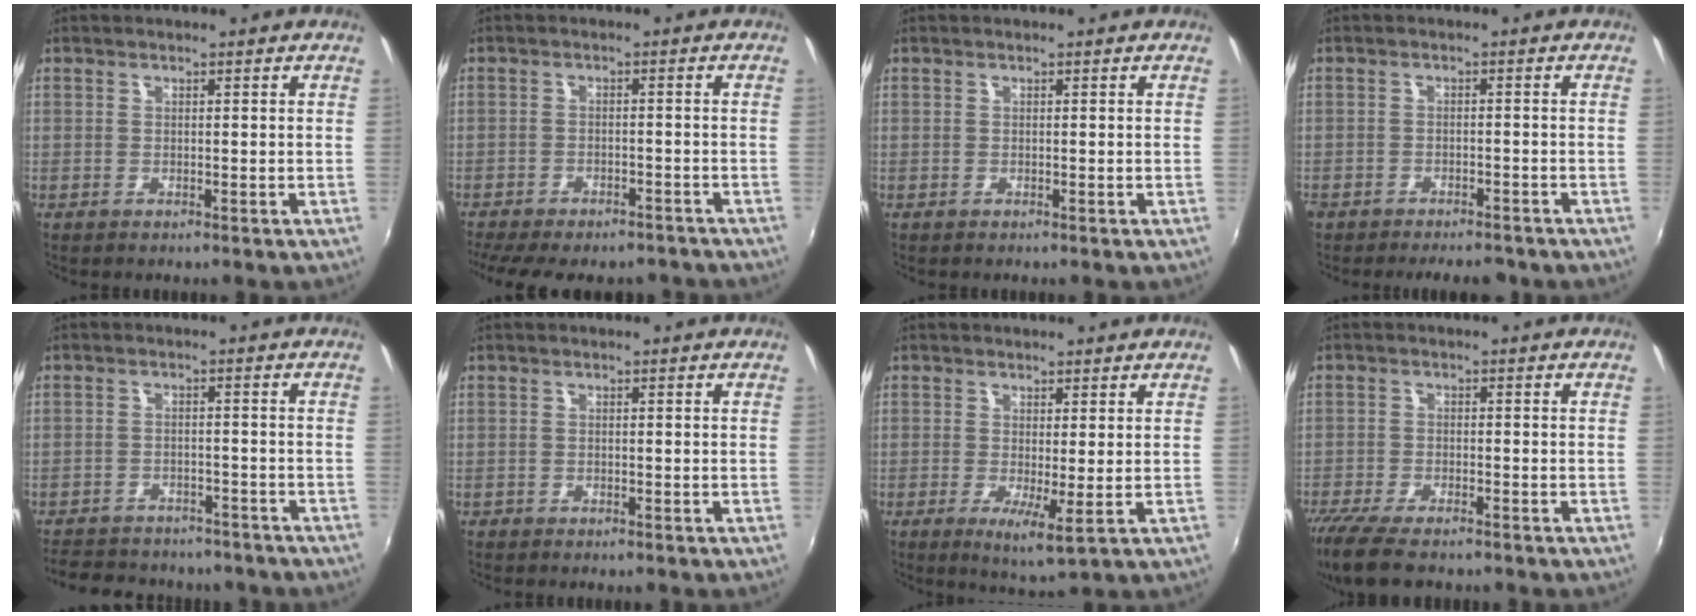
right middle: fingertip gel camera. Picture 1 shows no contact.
{"total": 14.7, "force": [-12.4, 4.7, 6.3], "torque": [-0.137, -0.022, -0.163]}
{"total": 0.0}
{"total": 7.6, "force": [-6.3, 2.9, 2.9], "torque": [-0.077, -0.012, -0.092]}
{"total": 16.9, "force": [-14.0, 6.7, 6.6], "torque": [-0.144, -0.003, -0.183]}
{"total": 0.8, "force": [-0.7, 0.5, 0.1], "torque": [-0.008, -0.002, -0.012]}
{"total": 4.4, "force": [-0.3, 0.4, 4.3], "torque": [-0.073, -0.012, -0.001]}
{"total": 10.8, "force": [-8.7, 2.7, 5.7], "torque": [-0.138, -0.041, -0.157]}